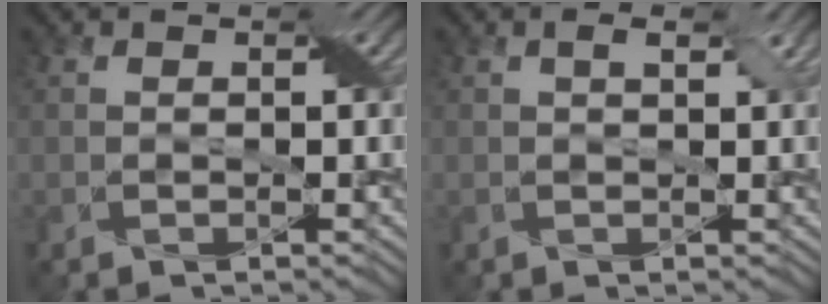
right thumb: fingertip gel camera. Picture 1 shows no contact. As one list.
[{"total": 1.5, "force": [0.7, 0.5, 1.2], "torque": [-0.023, 0.002, 0.013]}]